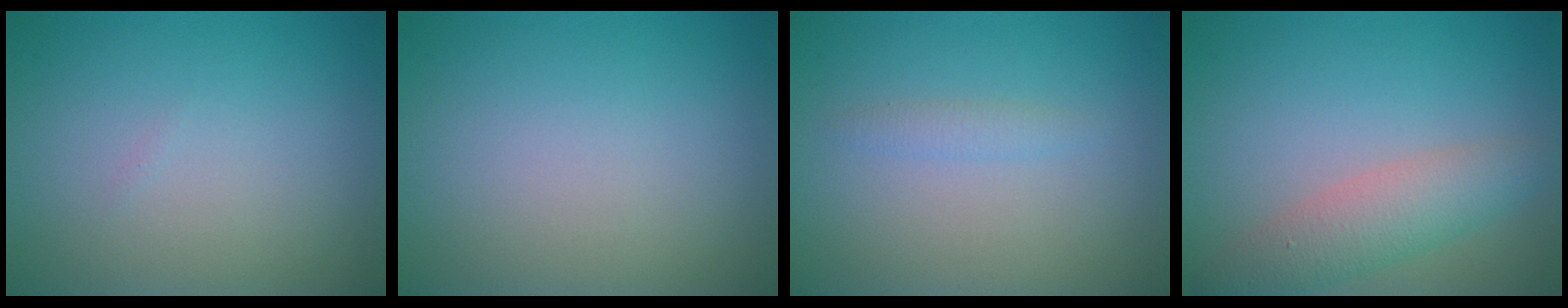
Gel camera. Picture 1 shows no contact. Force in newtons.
{"total": 0.0}
{"total": 1.0, "press": 1.0, "slide": 0.0}
{"total": 3.7, "press": 3.7, "slide": 0.2}